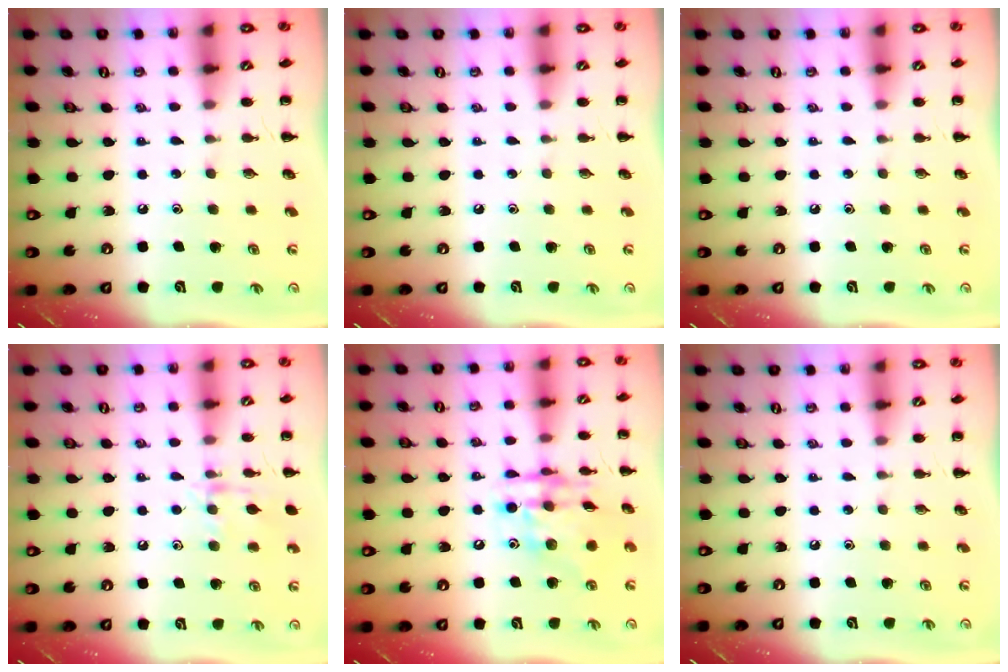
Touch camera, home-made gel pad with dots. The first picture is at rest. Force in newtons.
{"total": 0.0}
{"total": 0.0}
{"total": 9.6, "press": 9.5, "slide": 0.8}
{"total": 14.9, "press": 14.5, "slide": 3.3}
{"total": 0.0}